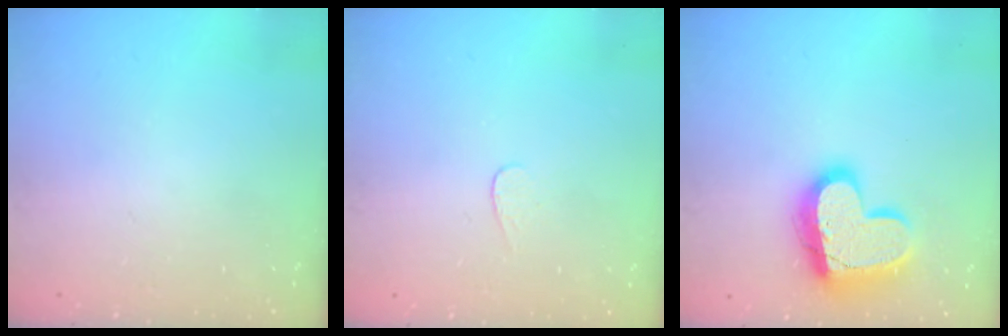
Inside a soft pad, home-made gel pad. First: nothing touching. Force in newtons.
{"total": 3.1, "press": 3.0, "slide": 0.3}
{"total": 19.1, "press": 19.0, "slide": 1.8}